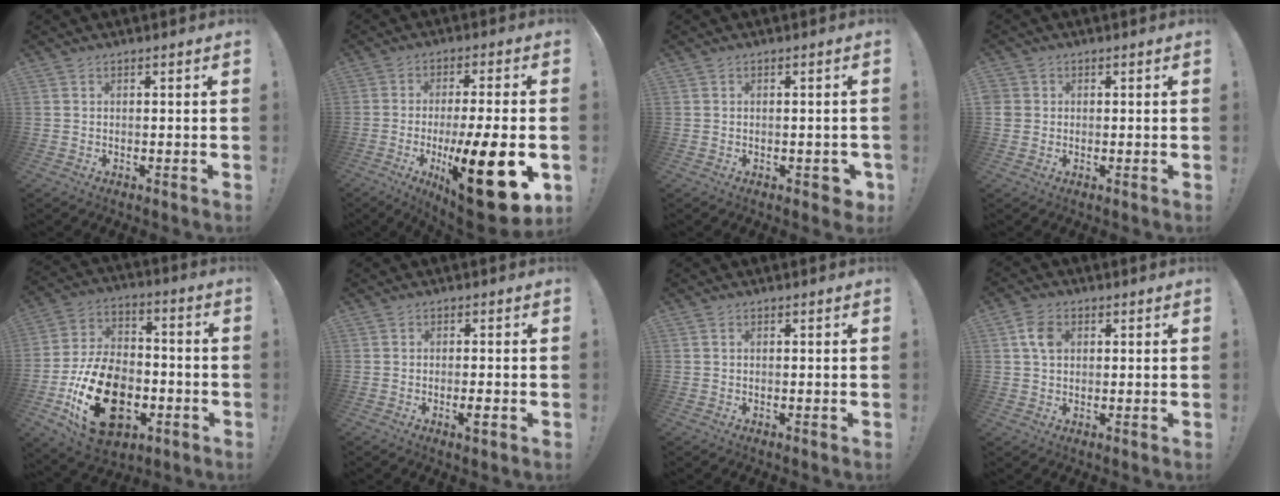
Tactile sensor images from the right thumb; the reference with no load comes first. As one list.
[{"total": 21.4, "force": [-6.5, 4.5, 19.9], "torque": [-0.308, 0.018, -0.092]}, {"total": 3.0, "force": [-1.0, 1.9, 2.1], "torque": [-0.017, 0.006, -0.015]}, {"total": 2.5, "force": [0.4, 2.4, 0.7], "torque": [-0.015, 0.003, 0.009]}, {"total": 24.9, "force": [-8.5, 16.3, 16.8], "torque": [-0.296, 0.055, -0.123]}, {"total": 2.8, "force": [-1.1, -0.1, 2.6], "torque": [-0.046, -0.003, -0.017]}, {"total": 0.0}, {"total": 5.9, "force": [1.5, 4.4, 3.7], "torque": [-0.061, 0.009, 0.031]}]